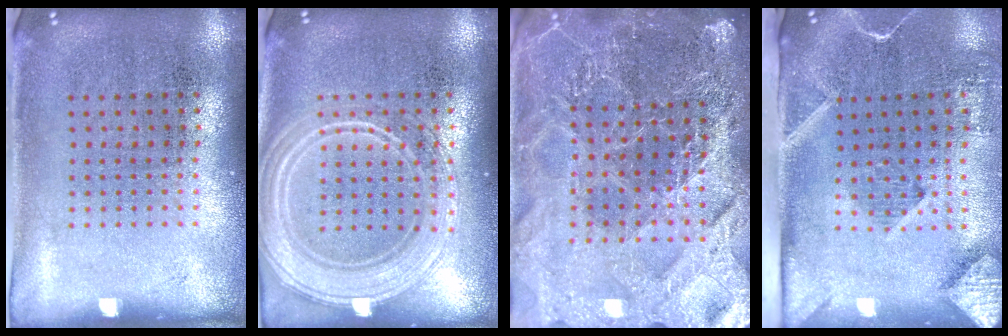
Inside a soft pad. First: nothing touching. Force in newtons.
{"total": 3.9, "press": 3.9, "slide": 0.8}
{"total": 5.5, "press": 4.9, "slide": 2.5}
{"total": 2.8, "press": 2.1, "slide": 1.9}